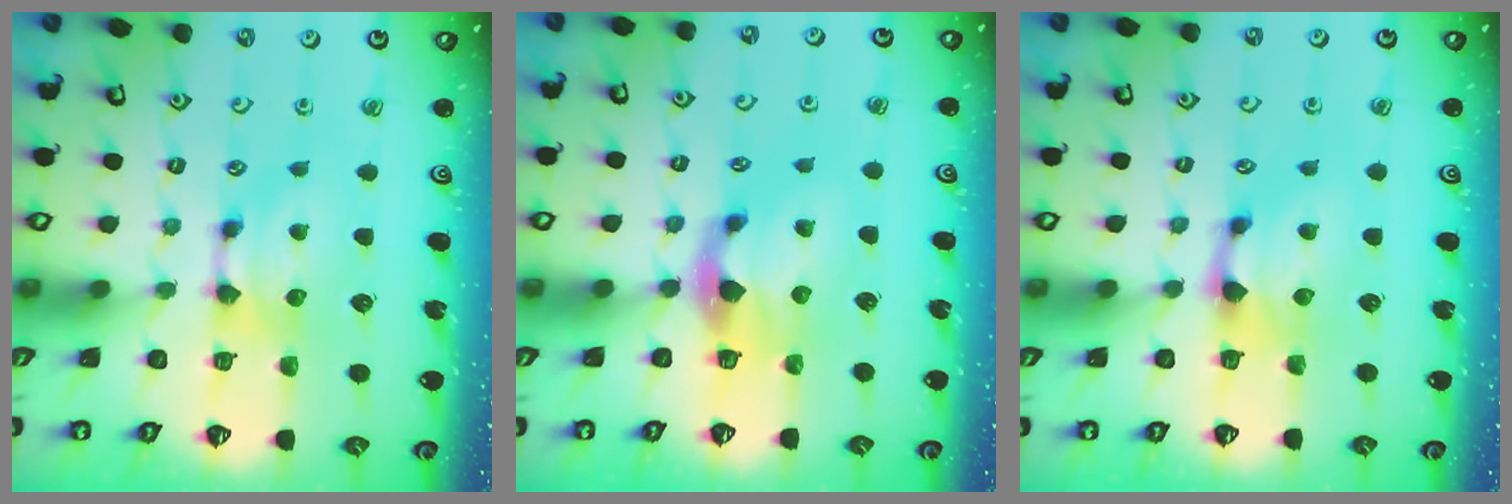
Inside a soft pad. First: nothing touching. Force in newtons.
{"total": 2.3, "press": 1.9, "slide": 1.3}
{"total": 1.0, "press": 0.3, "slide": 1.0}